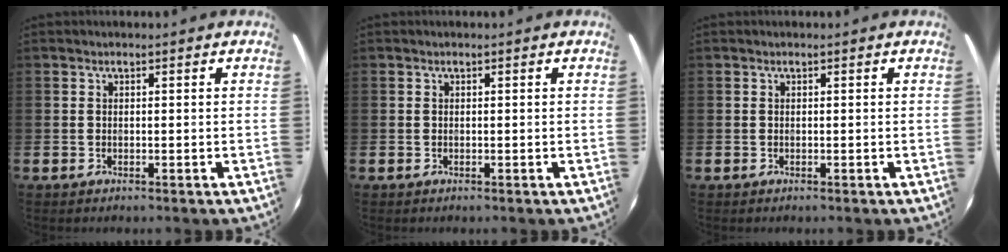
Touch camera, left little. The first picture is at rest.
{"total": 0.0}
{"total": 0.0}